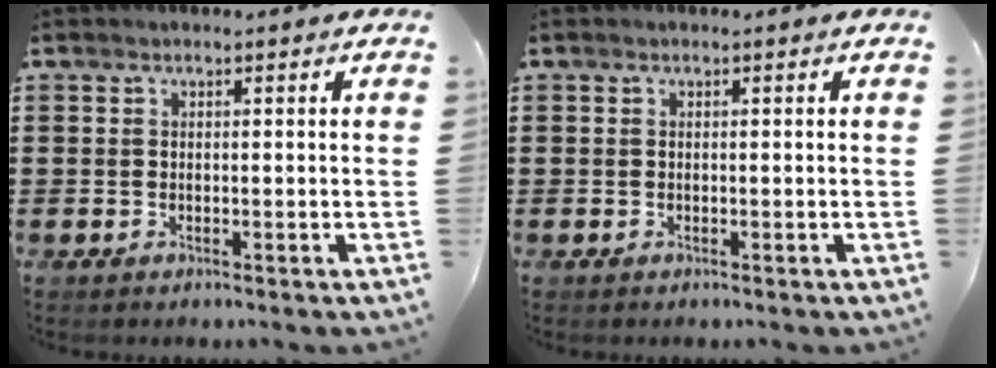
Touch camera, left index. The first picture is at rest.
{"total": 0.0}